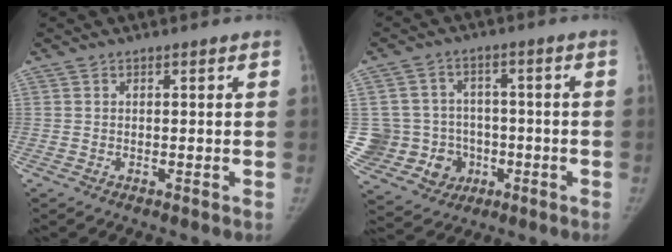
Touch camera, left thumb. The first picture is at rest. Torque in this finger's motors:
{"motor_torque": [-0.03, 0.06, 0.16, -0.15, 0.06]}